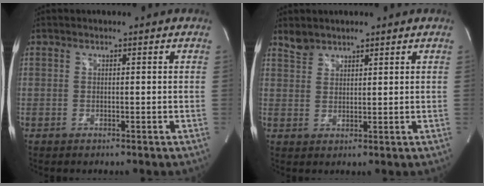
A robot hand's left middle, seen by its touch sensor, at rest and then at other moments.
{"total": 2.9, "force": [2.6, 1.2, 0.4], "torque": [-0.008, 0.009, 0.048]}